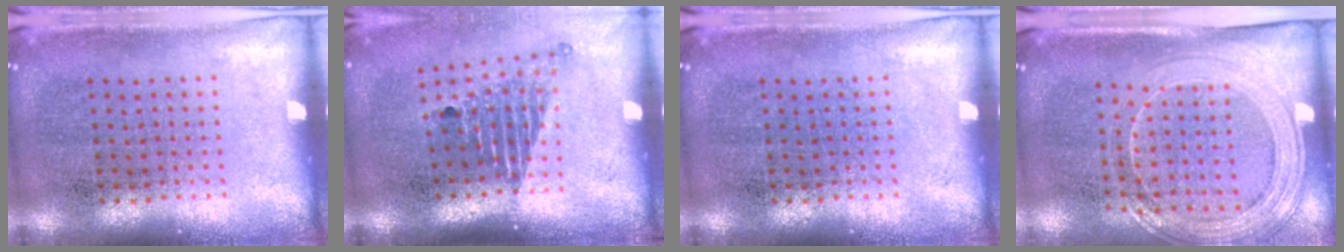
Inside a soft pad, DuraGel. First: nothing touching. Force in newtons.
{"total": 1.6, "press": 1.1, "slide": 1.2}
{"total": 0.0}
{"total": 1.7, "press": 1.6, "slide": 0.6}